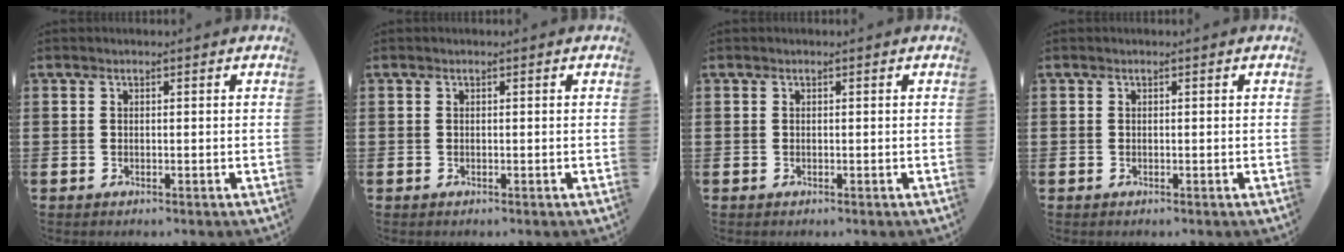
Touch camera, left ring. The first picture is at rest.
{"total": 0.0}
{"total": 0.0}
{"total": 0.0}